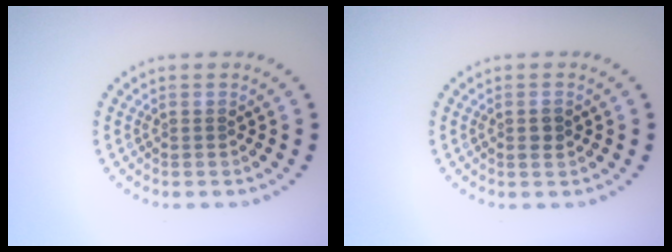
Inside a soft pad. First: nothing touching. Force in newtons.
{"total": 1.1, "press": 1.1, "slide": 0.2}